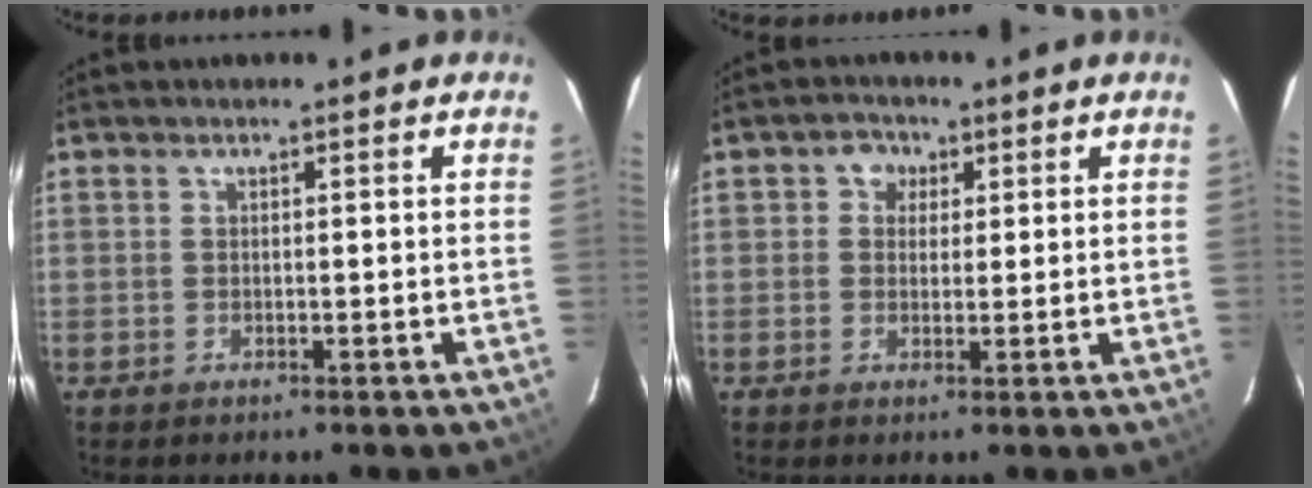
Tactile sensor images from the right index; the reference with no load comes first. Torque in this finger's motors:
{"motor_torque": [0.01, 0.00, 0.03, 0.02]}